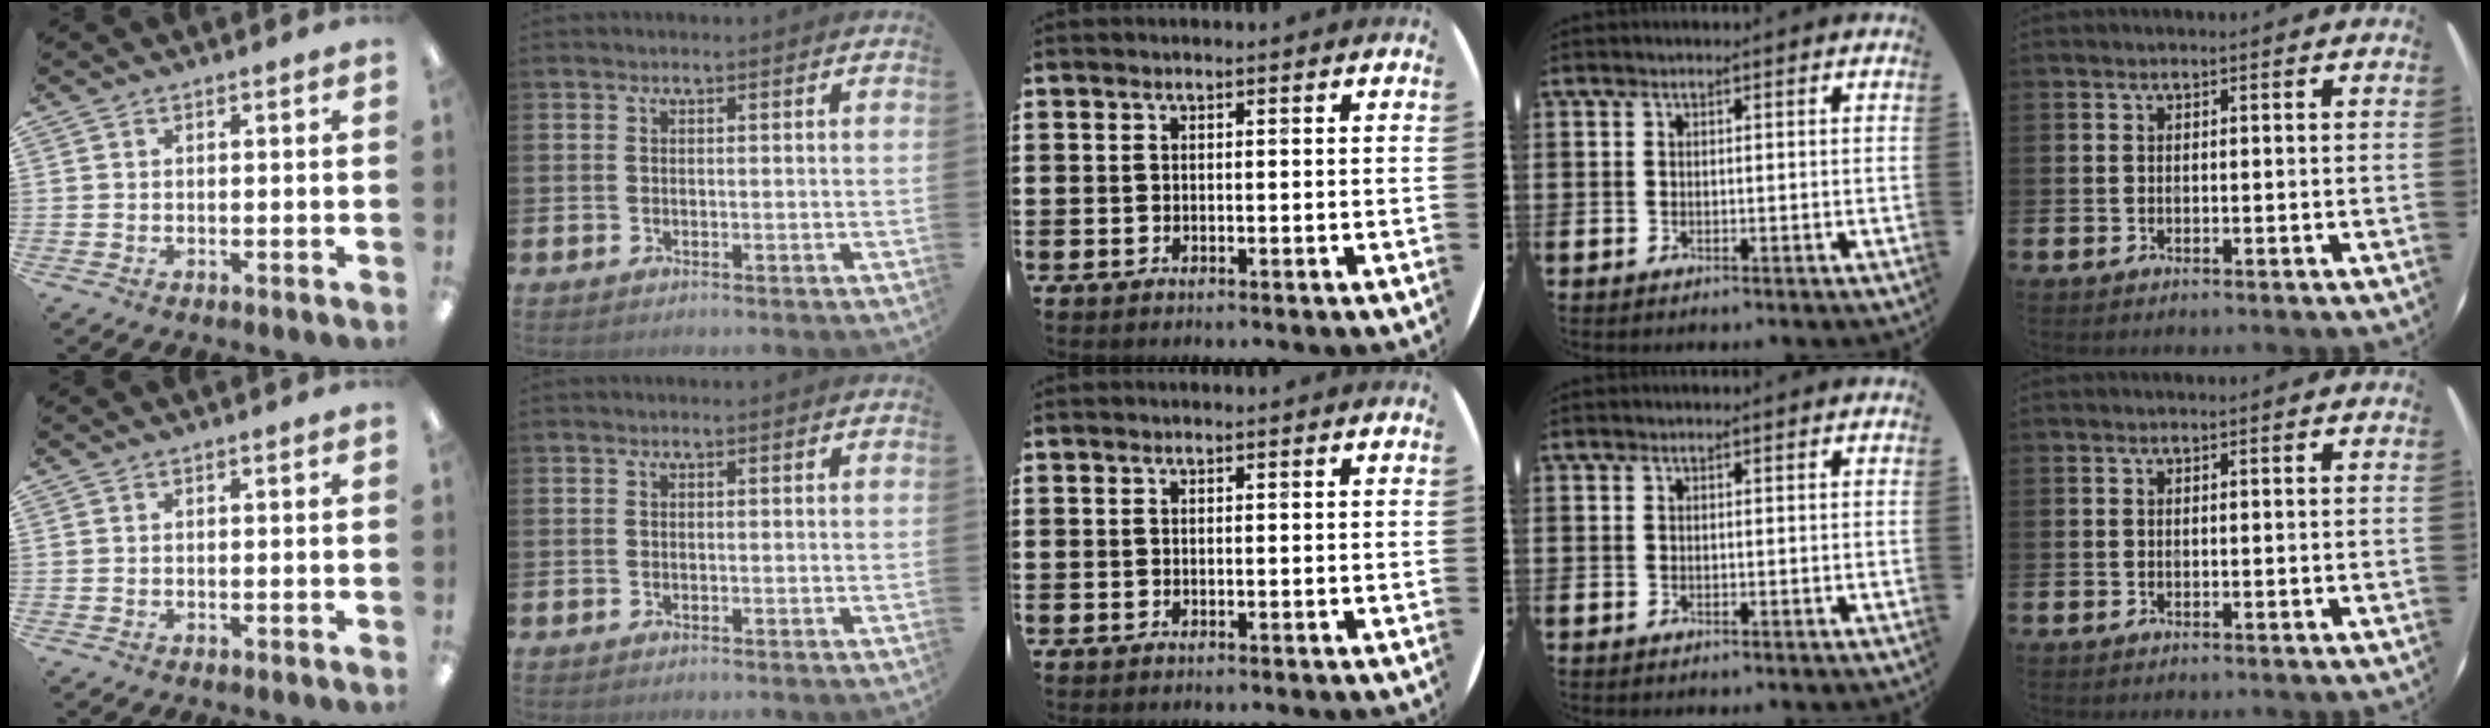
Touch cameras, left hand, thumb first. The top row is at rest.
{}